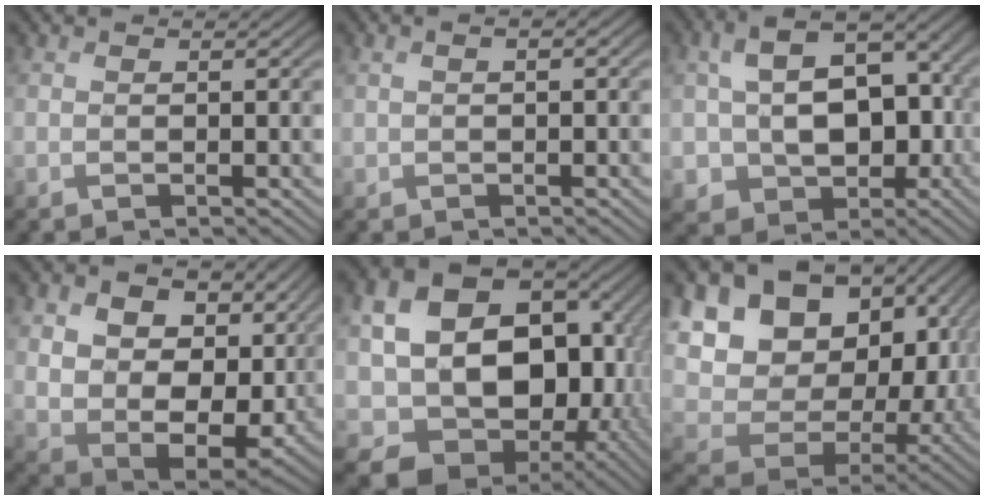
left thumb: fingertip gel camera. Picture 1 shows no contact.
{"total": 1.8, "force": [0.3, 1.1, 1.4], "torque": [-0.031, 0.002, 0.008]}
{"total": 12.8, "force": [-1.5, 9.3, 8.7], "torque": [-0.167, -0.017, -0.024]}
{"total": 13.8, "force": [3.8, 9.8, 9.0], "torque": [-0.204, -0.026, 0.083]}
{"total": 20.2, "force": [-1.4, 15.4, 13.0], "torque": [-0.227, -0.040, 0.001]}
{"total": 19.8, "force": [4.2, 15.5, 11.7], "torque": [-0.289, -0.021, 0.122]}